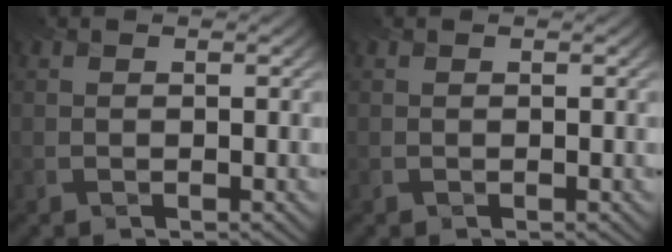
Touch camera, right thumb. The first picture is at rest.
{"total": 0.0}